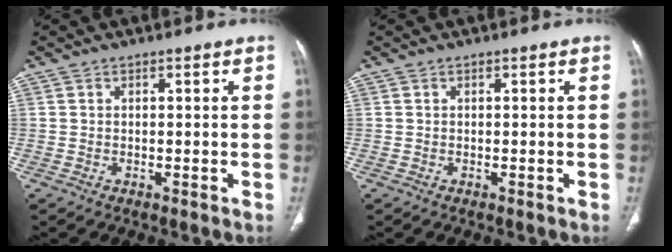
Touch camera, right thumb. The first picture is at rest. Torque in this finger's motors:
{"motor_torque": [-0.41, -0.51, 0.20, -0.04, 0.02]}